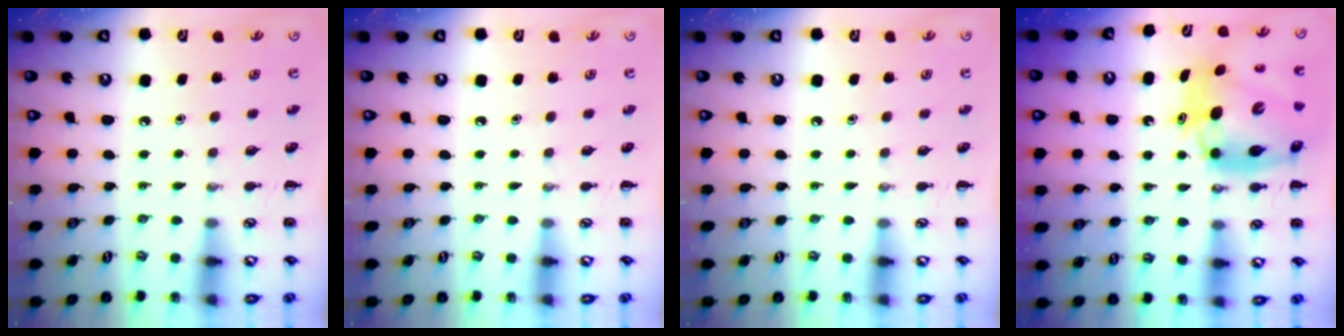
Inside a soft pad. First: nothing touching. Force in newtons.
{"total": 0.0}
{"total": 0.0}
{"total": 13.5, "press": 13.1, "slide": 3.5}